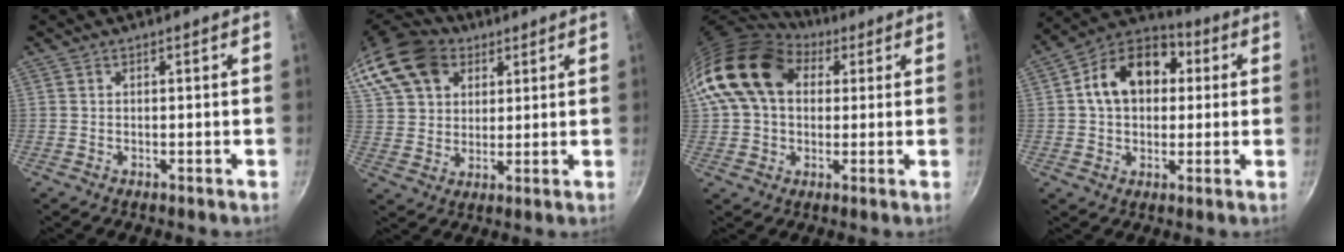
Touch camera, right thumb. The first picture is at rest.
{"total": 19.1, "force": [9.2, 13.8, 9.4], "torque": [-0.195, 0.018, 0.168]}
{"total": 17.3, "force": [5.2, 12.5, 10.9], "torque": [-0.181, 0.018, 0.078]}
{"total": 15.0, "force": [2.7, 11.0, 9.8], "torque": [-0.127, 0.028, 0.023]}